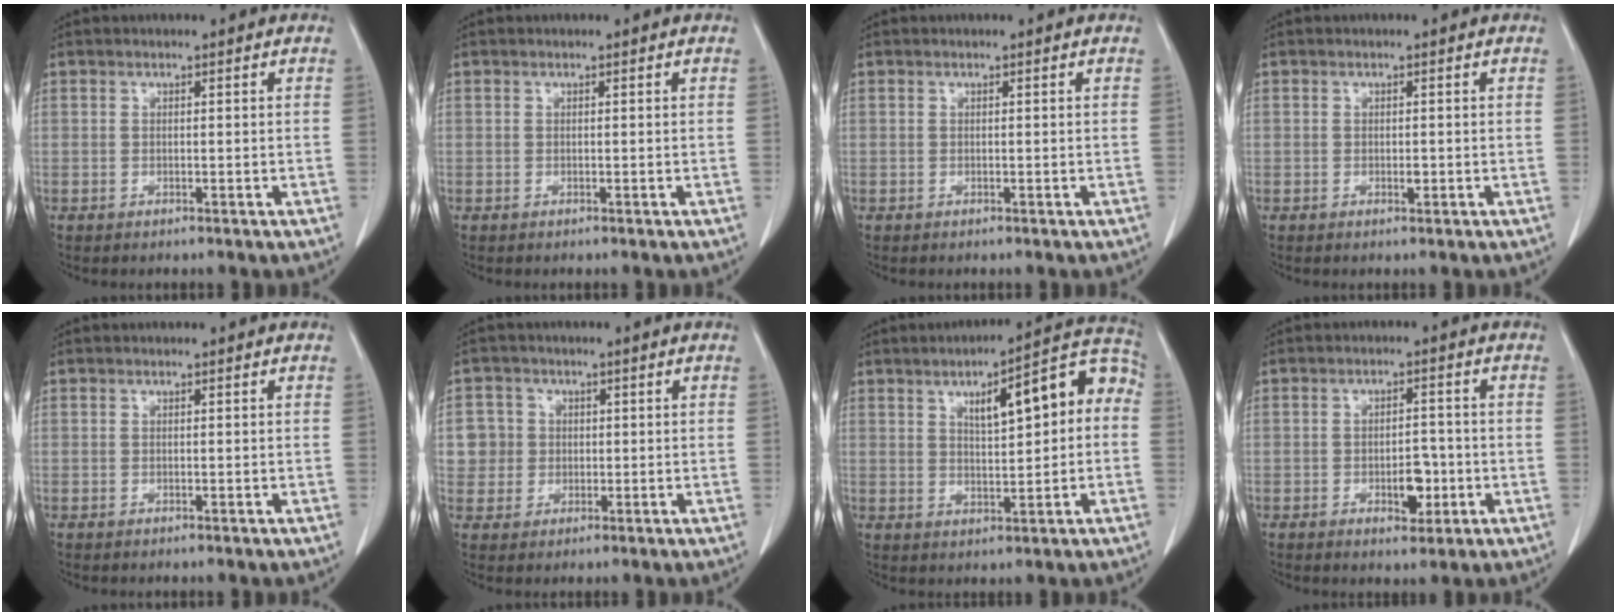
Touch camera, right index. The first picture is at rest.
{"total": 0.0}
{"total": 0.0}
{"total": 0.7, "force": [-0.1, 0.4, 0.6], "torque": [-0.010, 0.001, 0.000]}
{"total": 0.0}
{"total": 4.8, "force": [0.5, 4.8, 0.1], "torque": [0.005, 0.015, 0.014]}
{"total": 11.7, "force": [2.4, 3.5, 10.9], "torque": [-0.140, 0.039, 0.029]}
{"total": 4.7, "force": [-1.5, 2.3, 3.8], "torque": [-0.053, 0.004, -0.013]}